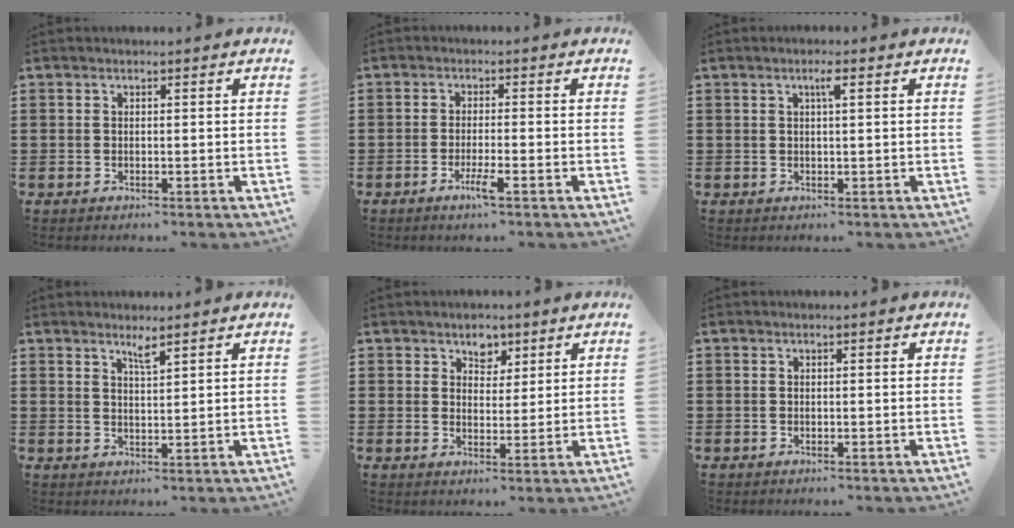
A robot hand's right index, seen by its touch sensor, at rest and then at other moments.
{"total": 3.5, "force": [-1.9, 0.0, 2.9], "torque": [-0.061, -0.012, -0.037]}
{"total": 2.0, "force": [0.9, 0.1, 1.8], "torque": [-0.038, 0.003, 0.013]}
{"total": 2.3, "force": [1.9, 0.1, 1.3], "torque": [-0.028, 0.002, 0.033]}
{"total": 3.4, "force": [2.2, 2.5, 0.9], "torque": [-0.023, 0.010, 0.037]}
{"total": 0.0}